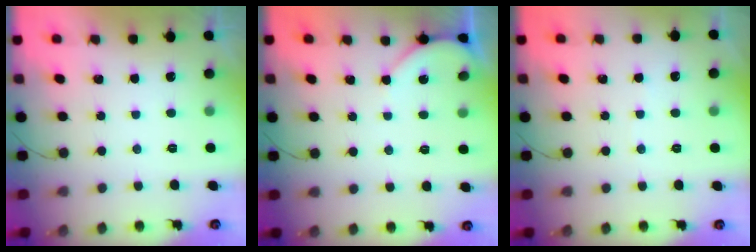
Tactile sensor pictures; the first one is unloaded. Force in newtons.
{"total": 4.1, "press": 4.1, "slide": 0.2}
{"total": 1.8, "press": 1.7, "slide": 0.2}